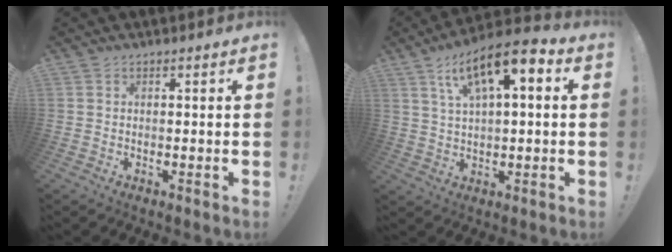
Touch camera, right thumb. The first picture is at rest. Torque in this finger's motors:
{"motor_torque": [2.08, 2.15, 1.15, -0.01, 0.15]}